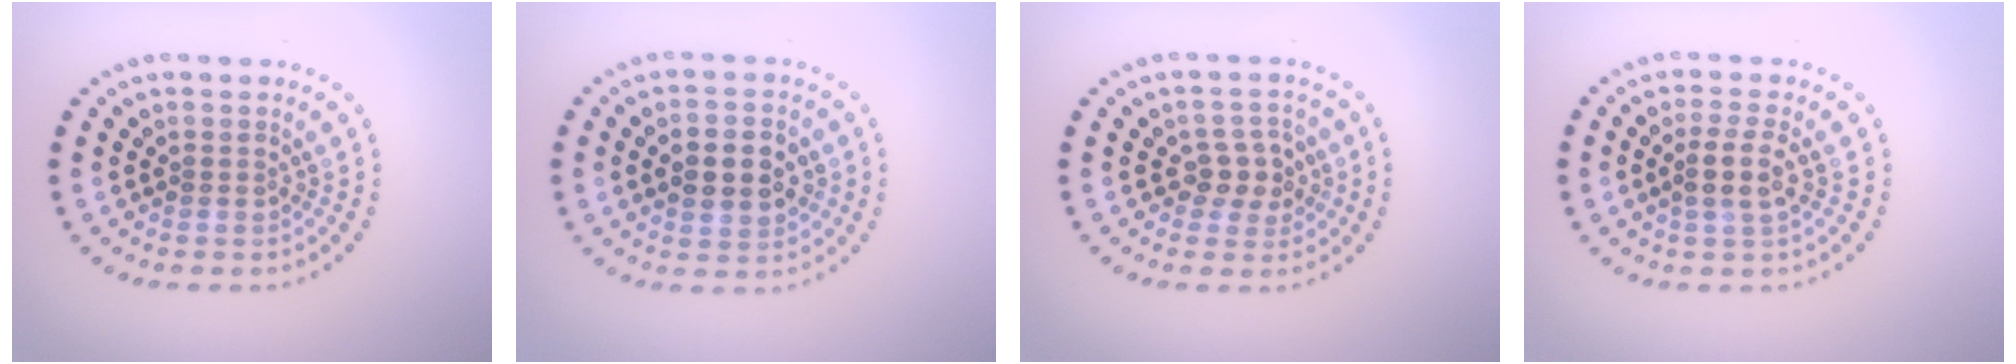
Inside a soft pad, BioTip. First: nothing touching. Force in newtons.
{"total": 4.6, "press": 4.6, "slide": 0.1}
{"total": 2.7, "press": 2.6, "slide": 0.7}
{"total": 2.5, "press": 2.2, "slide": 1.2}